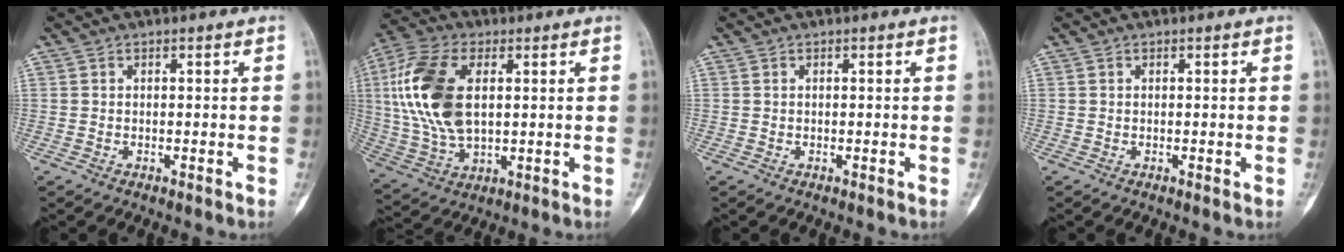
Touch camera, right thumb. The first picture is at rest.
{"total": 17.3, "force": [3.1, 9.6, 14.1], "torque": [-0.297, 0.001, 0.059]}
{"total": 0.0}
{"total": 0.0}